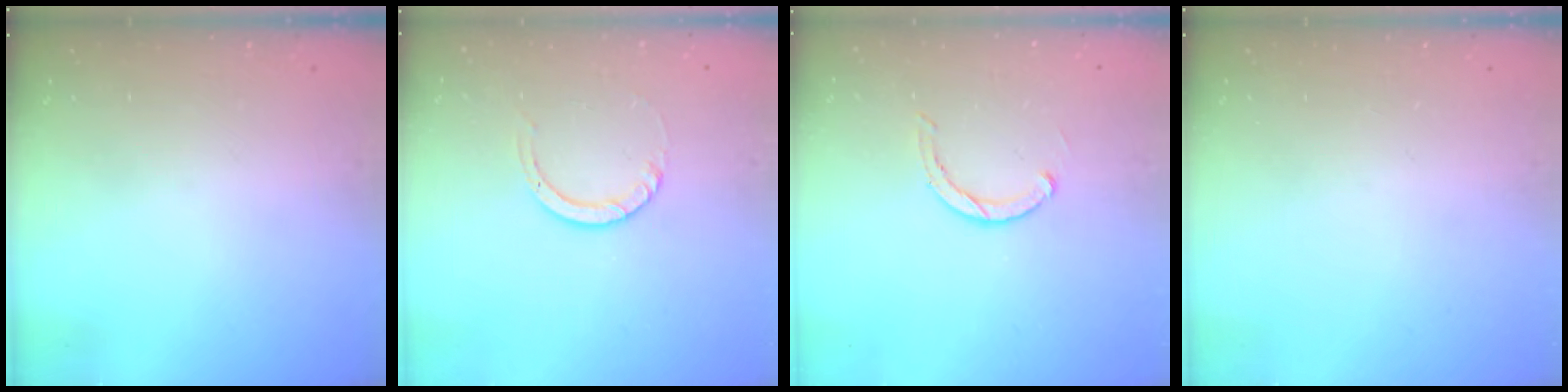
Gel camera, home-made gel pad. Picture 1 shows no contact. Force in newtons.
{"total": 3.0, "press": 3.0, "slide": 0.3}
{"total": 2.8, "press": 2.8, "slide": 0.2}
{"total": 0.0}